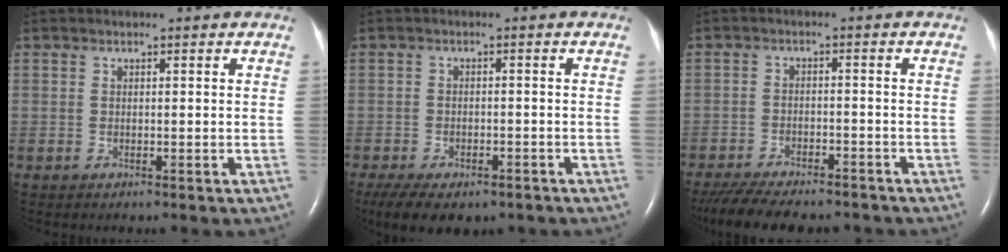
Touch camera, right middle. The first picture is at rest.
{"total": 10.1, "force": [-7.1, 4.6, 5.6], "torque": [-0.097, -0.010, -0.097]}
{"total": 14.9, "force": [-12.9, 3.7, 6.5], "torque": [-0.142, -0.018, -0.183]}